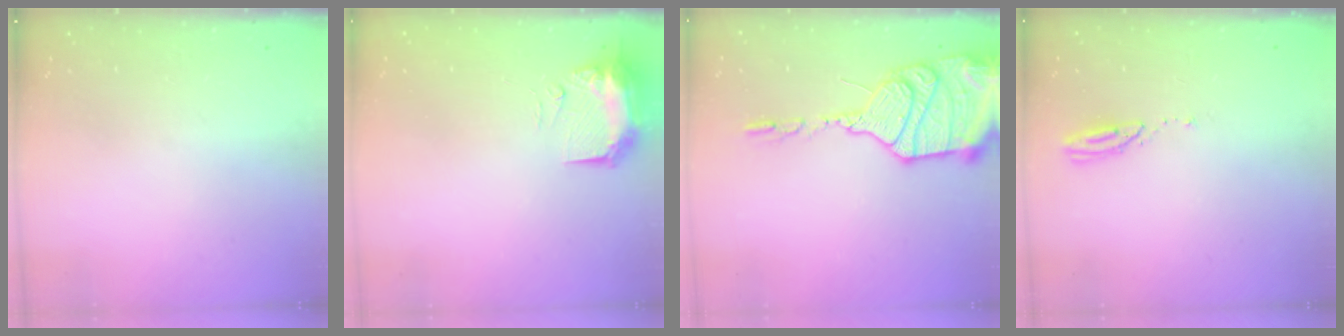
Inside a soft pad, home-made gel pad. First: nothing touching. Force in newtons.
{"total": 11.4, "press": 10.0, "slide": 5.4}
{"total": 20.5, "press": 19.8, "slide": 5.4}
{"total": 3.0, "press": 2.9, "slide": 0.3}